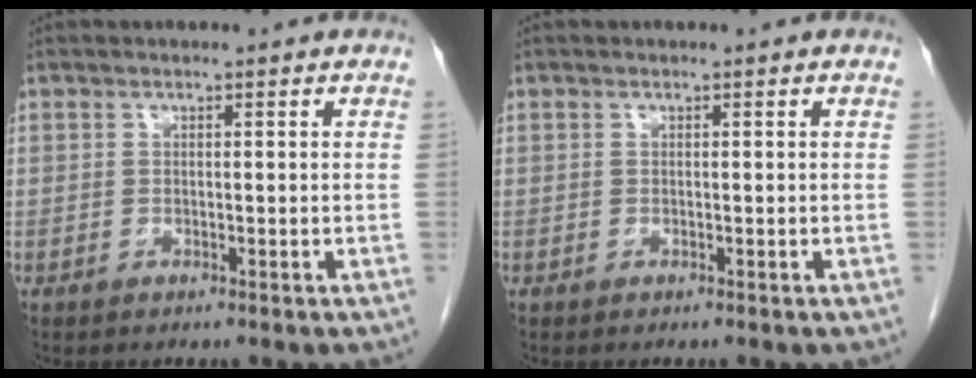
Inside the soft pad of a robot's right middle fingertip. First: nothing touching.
{"total": 0.0}